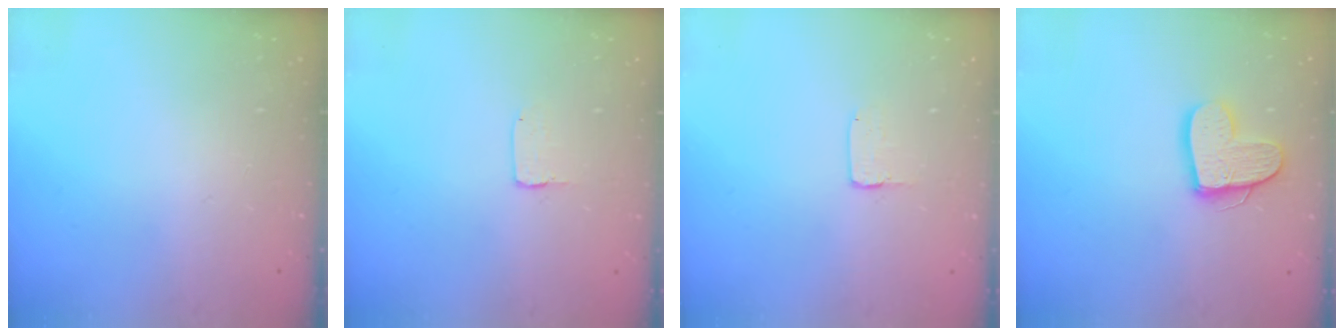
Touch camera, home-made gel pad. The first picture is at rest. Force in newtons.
{"total": 2.0, "press": 2.0, "slide": 0.1}
{"total": 2.0, "press": 2.0, "slide": 0.0}
{"total": 12.9, "press": 12.9, "slide": 1.0}